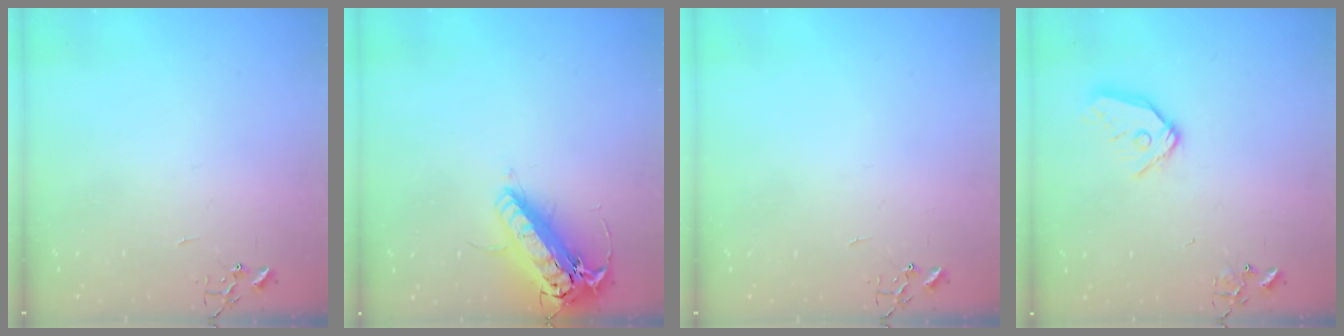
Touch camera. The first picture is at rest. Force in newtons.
{"total": 19.5, "press": 19.1, "slide": 3.7}
{"total": 0.0}
{"total": 12.5, "press": 12.4, "slide": 1.6}